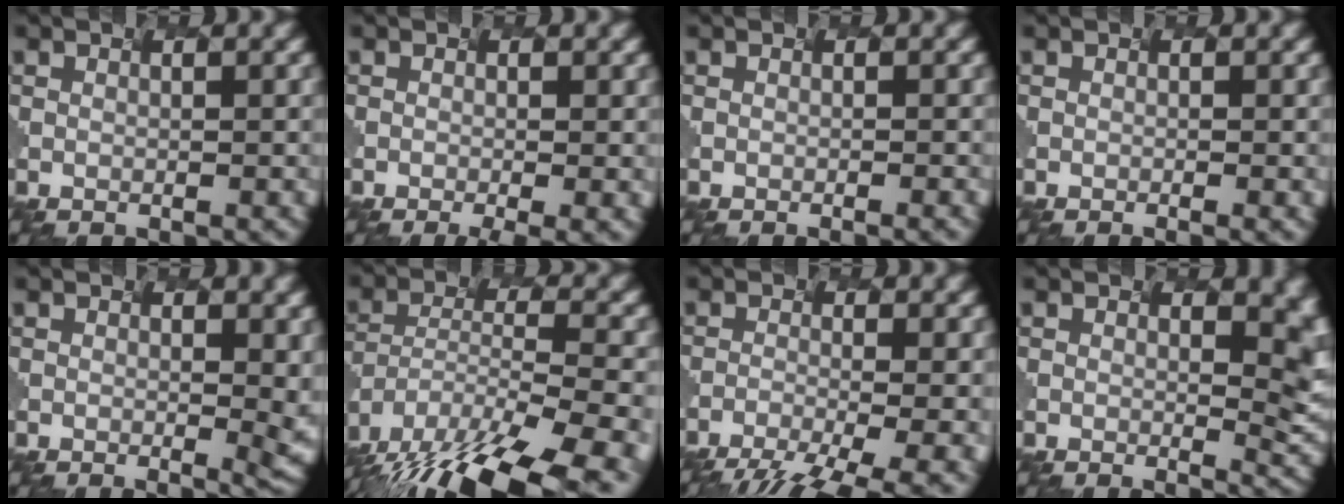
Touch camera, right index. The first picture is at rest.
{"total": 2.3, "force": [-1.0, 0.3, 2.0], "torque": [-0.021, -0.003, -0.007]}
{"total": 1.6, "force": [-0.3, 0.7, 1.4], "torque": [0.006, 0.004, -0.011]}
{"total": 1.2, "force": [-0.3, 0.4, 1.1], "torque": [-0.001, -0.002, -0.009]}
{"total": 2.8, "force": [0.3, 0.7, 2.7], "torque": [-0.026, -0.006, 0.015]}
{"total": 17.2, "force": [-13.7, 5.0, 9.0], "torque": [-0.179, -0.043, -0.195]}
{"total": 8.9, "force": [-6.0, 2.3, 6.2], "torque": [-0.080, -0.018, -0.078]}
{"total": 6.4, "force": [1.8, 3.3, 5.2], "torque": [-0.030, -0.007, 0.034]}